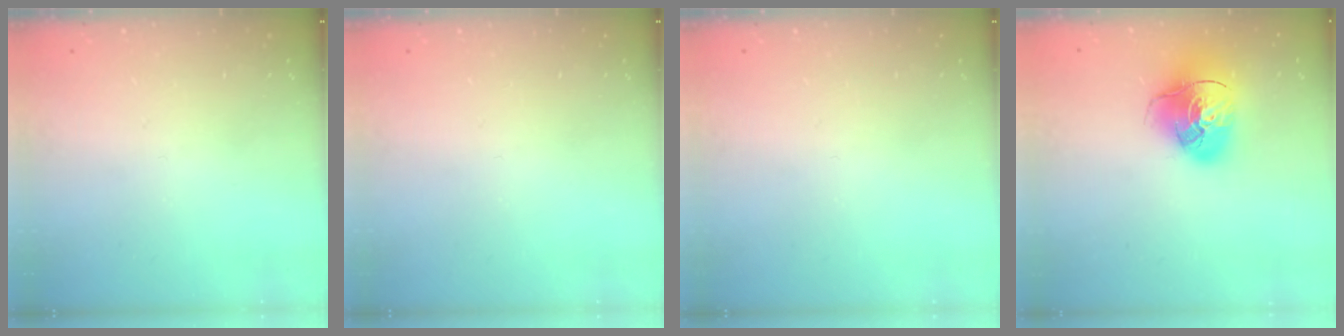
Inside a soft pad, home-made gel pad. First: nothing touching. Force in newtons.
{"total": 0.0}
{"total": 0.0}
{"total": 17.7, "press": 17.5, "slide": 2.5}